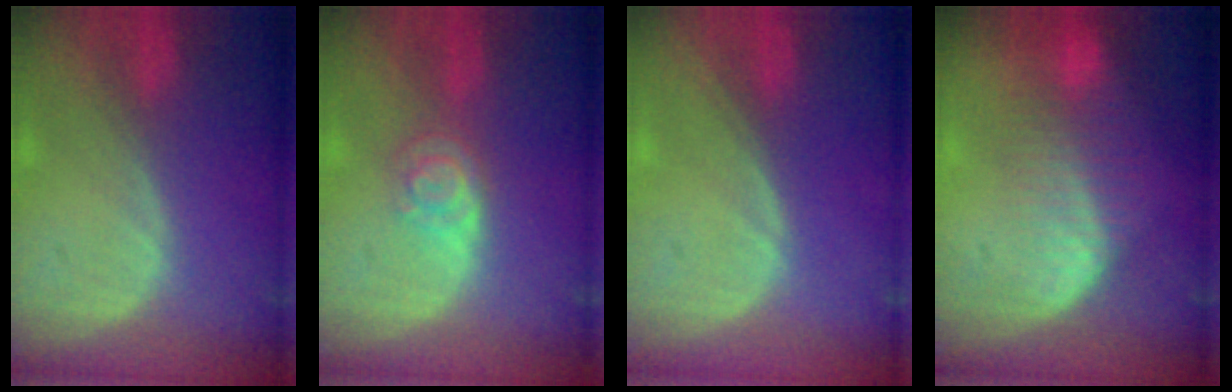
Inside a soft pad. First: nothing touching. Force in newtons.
{"total": 4.5, "press": 3.9, "slide": 2.2}
{"total": 0.0}
{"total": 8.4, "press": 7.2, "slide": 4.4}